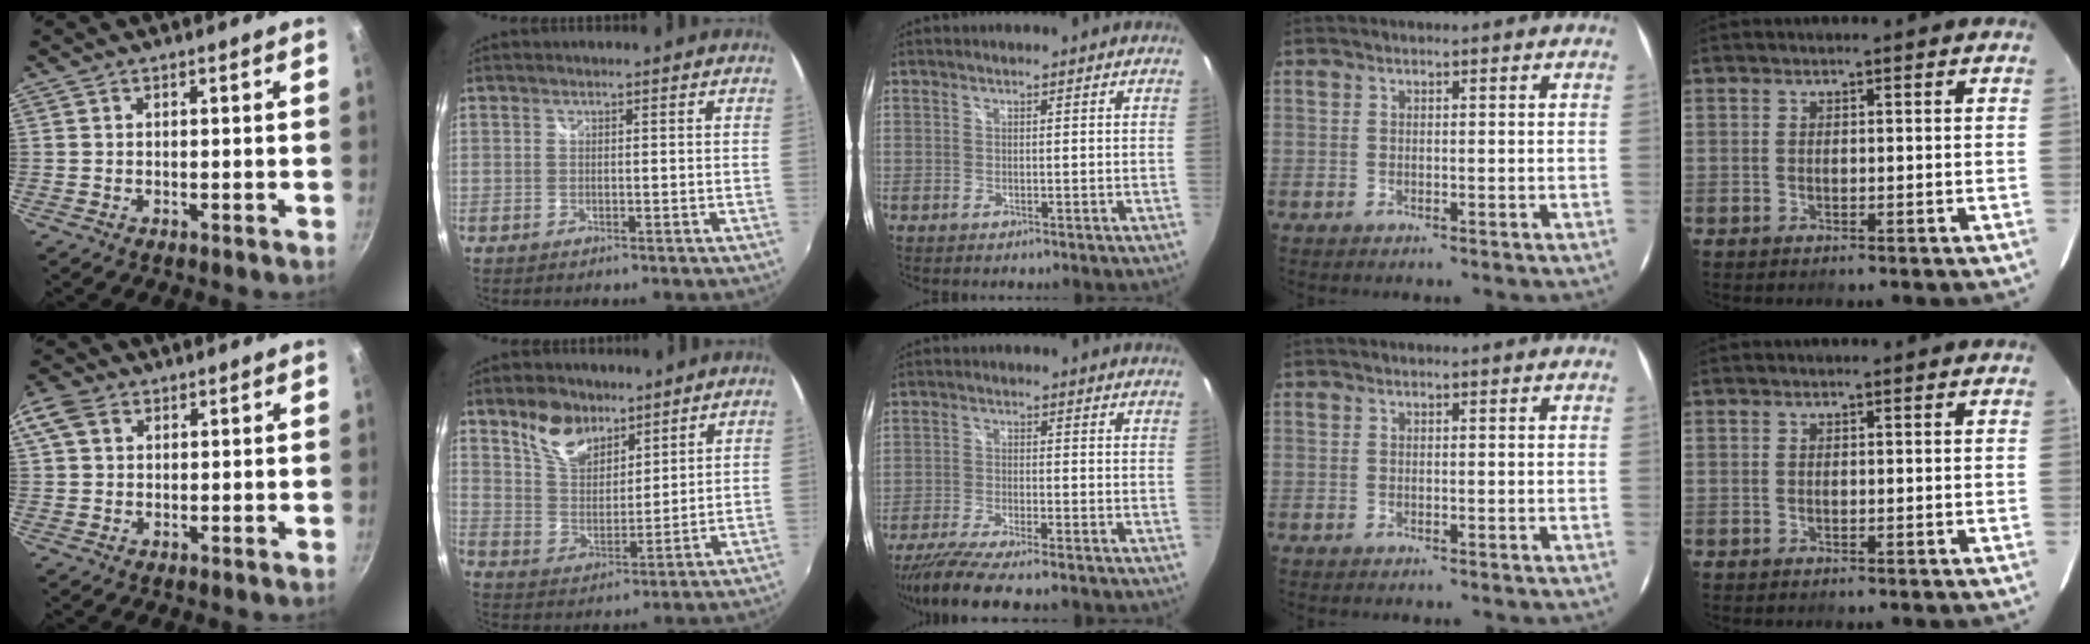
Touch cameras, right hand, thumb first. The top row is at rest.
{"thumb": {"total": 5.2, "force": [1.9, 3.8, 3.0], "torque": [-0.058, 0.009, 0.029]}, "index": {"total": 9.8, "force": [6.9, 5.4, 4.5], "torque": [-0.079, 0.010, 0.131]}, "middle": {"total": 10.1, "force": [-8.5, 0.9, 5.4], "torque": [-0.124, -0.036, -0.145]}}